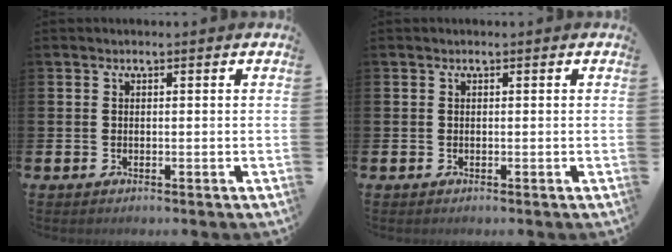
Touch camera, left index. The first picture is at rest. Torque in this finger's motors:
{"motor_torque": [-0.09, -0.03, -0.01, -0.03]}